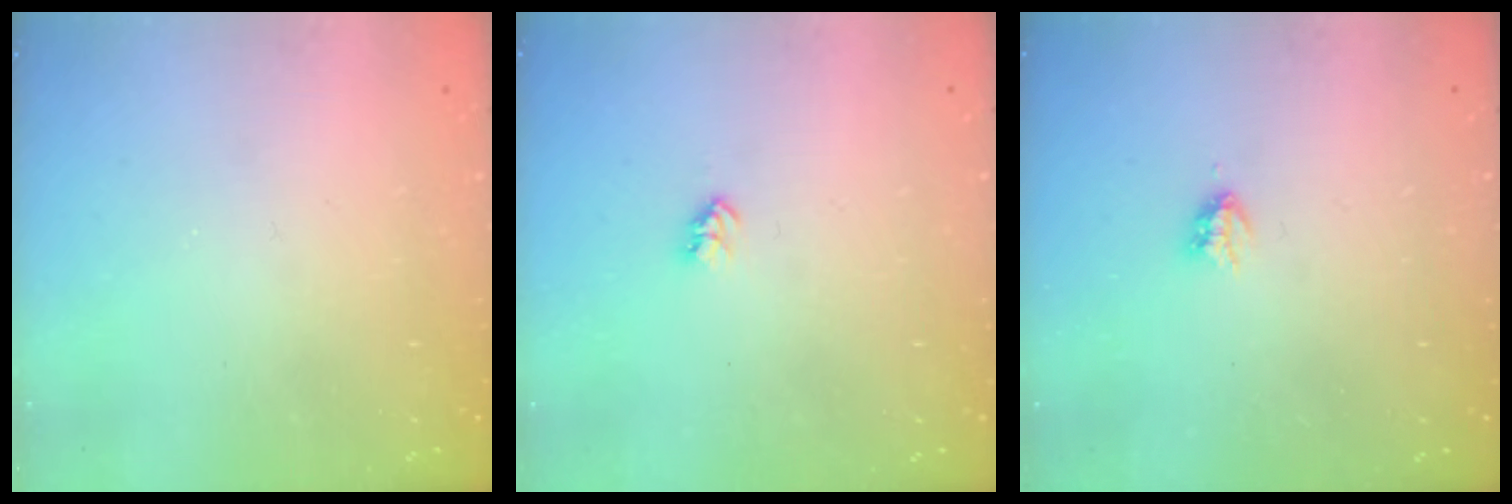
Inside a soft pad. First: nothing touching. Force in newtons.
{"total": 2.7, "press": 2.7, "slide": 0.4}
{"total": 2.9, "press": 2.9, "slide": 0.5}